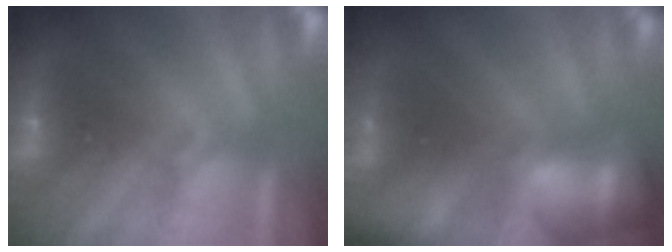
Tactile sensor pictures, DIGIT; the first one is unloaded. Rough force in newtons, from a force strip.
{"total": 5.6}